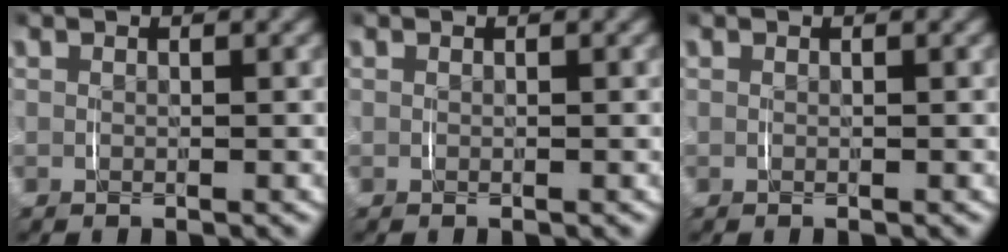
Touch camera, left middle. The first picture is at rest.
{"total": 0.0}
{"total": 0.0}